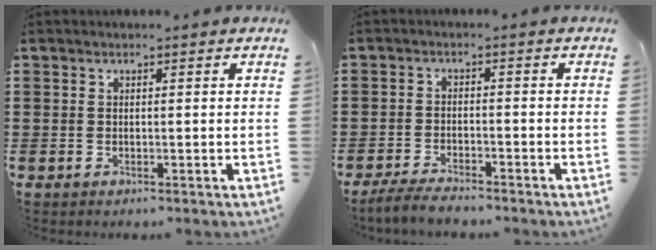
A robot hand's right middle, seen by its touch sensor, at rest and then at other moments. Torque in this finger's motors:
{"motor_torque": [2.00, -0.14, 0.24, 0.07]}